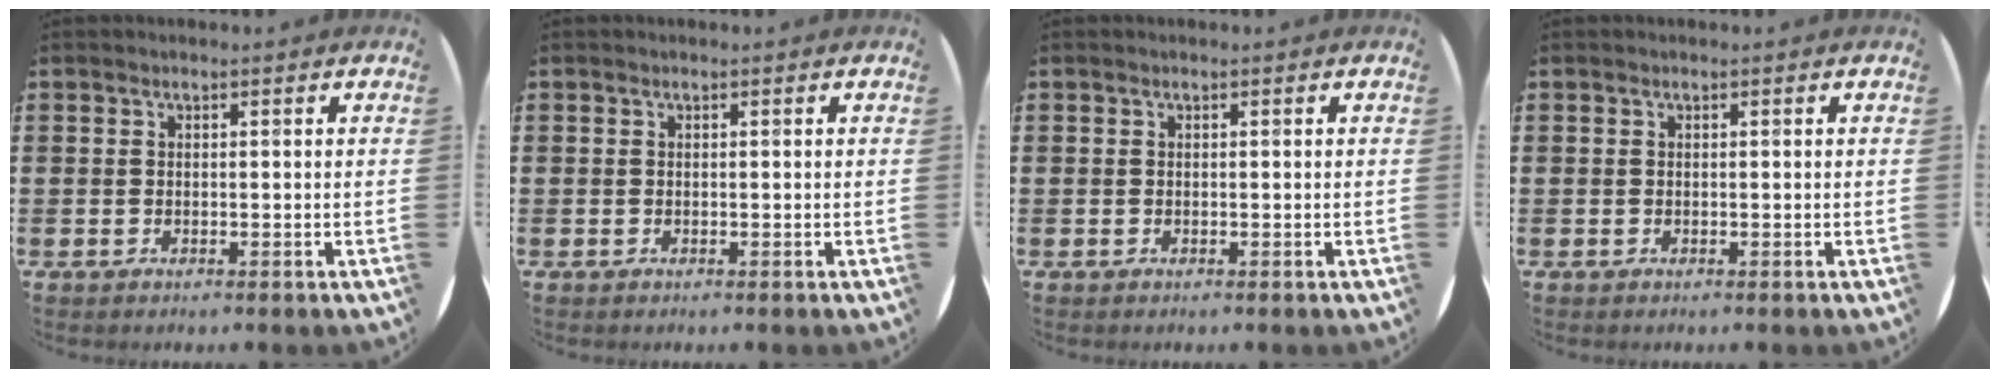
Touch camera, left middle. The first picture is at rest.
{"total": 0.0}
{"total": 0.0}
{"total": 0.0}